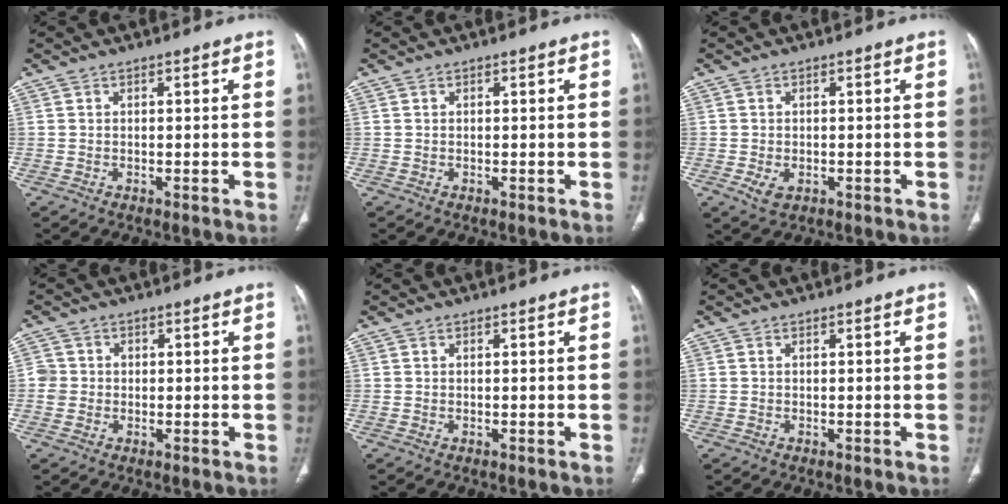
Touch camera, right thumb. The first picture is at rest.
{"total": 0.0}
{"total": 3.0, "force": [-1.0, 1.9, 2.1], "torque": [-0.039, -0.001, -0.009]}
{"total": 3.3, "force": [-0.2, 3.2, 0.8], "torque": [0.004, 0.009, -0.006]}
{"total": 0.0}
{"total": 0.0}